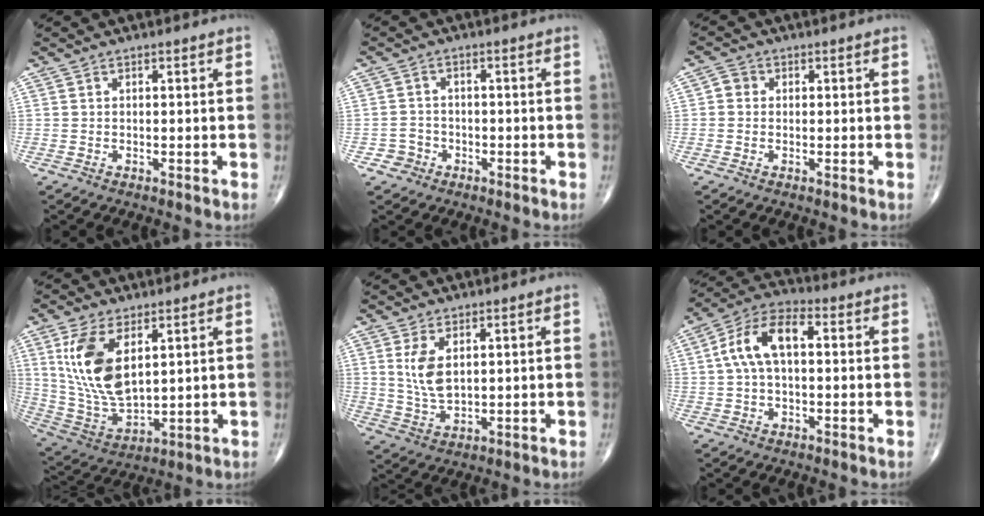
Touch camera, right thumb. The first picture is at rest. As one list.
[{"total": 3.0, "force": [-1.5, 2.6, 0.0], "torque": [0.014, 0.014, -0.029]}, {"total": 2.2, "force": [0.1, 2.0, 0.9], "torque": [-0.004, 0.005, -0.004]}, {"total": 15.4, "force": [5.1, 7.7, 12.3], "torque": [-0.238, -0.023, 0.115]}, {"total": 6.4, "force": [1.9, 3.3, 5.1], "torque": [-0.097, -0.013, 0.047]}, {"total": 10.4, "force": [1.3, 5.5, 8.8], "torque": [-0.172, 0.035, 0.014]}]